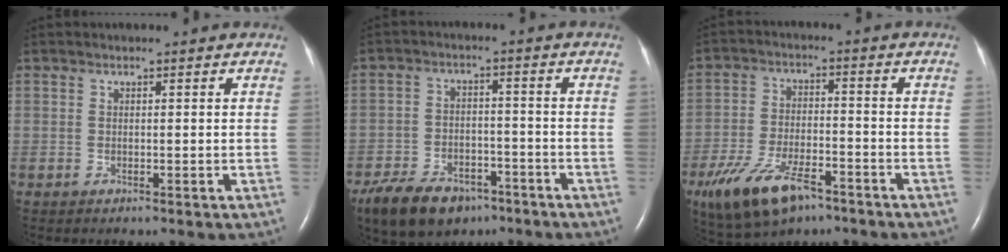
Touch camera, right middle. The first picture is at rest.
{"total": 12.2, "force": [-8.5, 6.6, 5.6], "torque": [-0.116, -0.005, -0.139]}
{"total": 12.1, "force": [-7.6, 4.7, 8.2], "torque": [-0.167, -0.011, -0.130]}